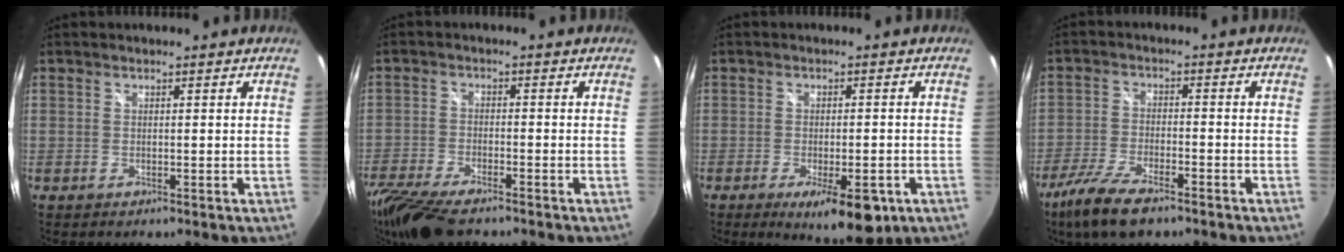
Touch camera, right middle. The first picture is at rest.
{"total": 14.0, "force": [-11.0, 4.0, 7.7], "torque": [-0.182, -0.045, -0.197]}
{"total": 9.9, "force": [-5.1, 3.4, 7.8], "torque": [-0.122, -0.018, -0.066]}
{"total": 10.5, "force": [-7.5, 3.1, 6.8], "torque": [-0.162, -0.028, -0.144]}